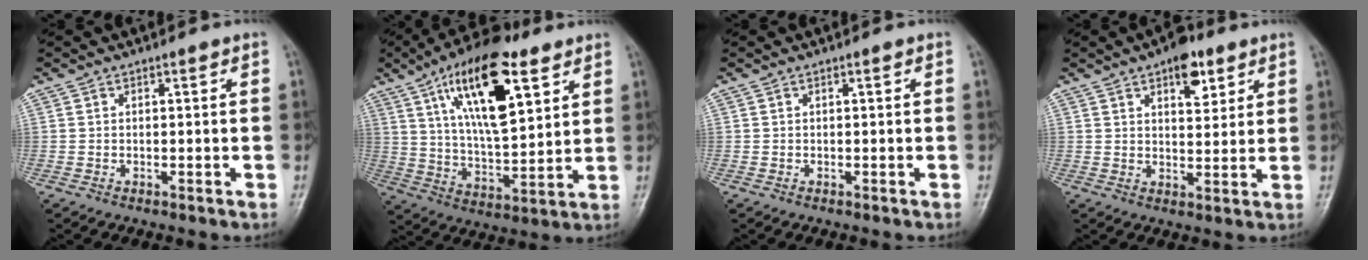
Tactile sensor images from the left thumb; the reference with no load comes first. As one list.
[{"total": 20.2, "force": [9.5, 8.0, 15.9], "torque": [-0.240, -0.031, 0.164]}, {"total": 0.0}, {"total": 5.5, "force": [3.2, 2.9, 3.5], "torque": [-0.025, -0.013, 0.042]}]